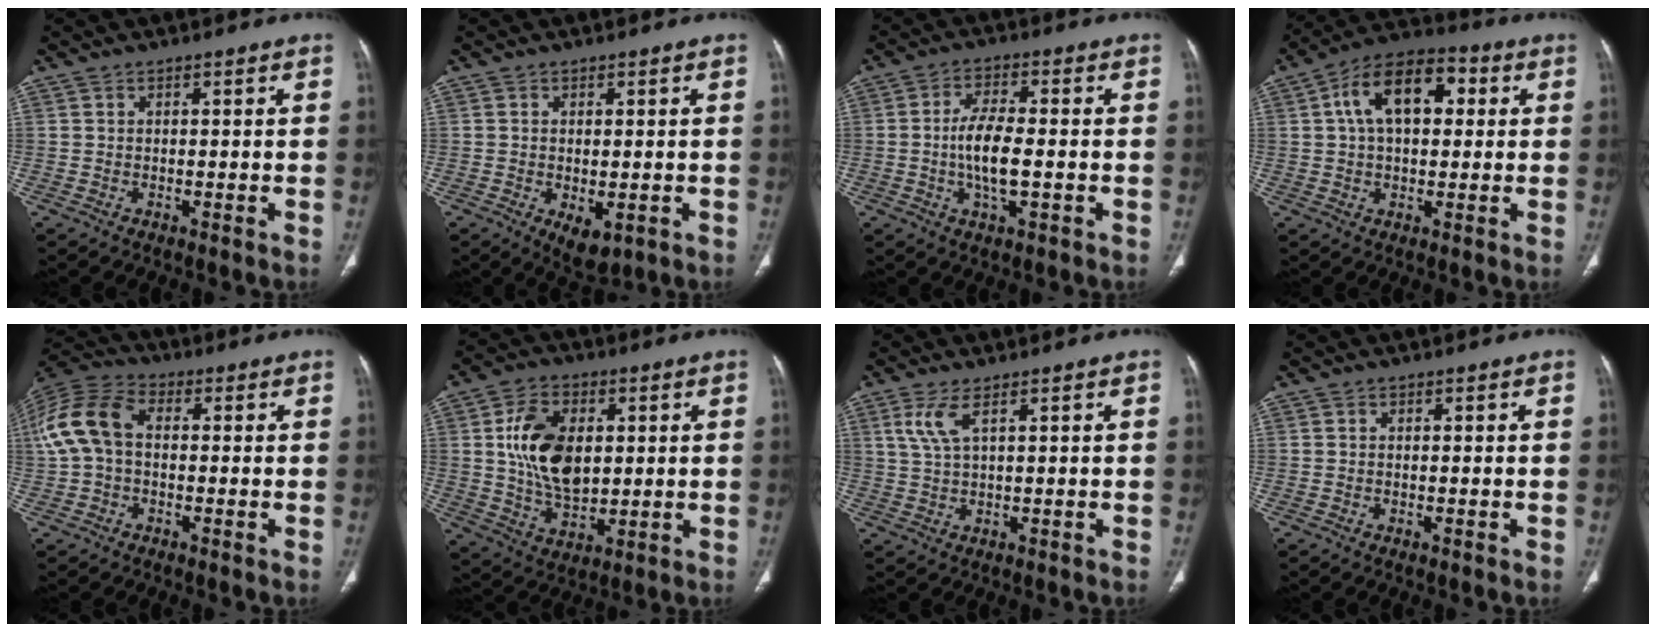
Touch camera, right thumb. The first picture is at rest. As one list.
[{"total": 5.1, "force": [-1.4, 2.7, 4.0], "torque": [-0.060, -0.010, -0.009]}, {"total": 7.7, "force": [-1.1, 2.8, 7.1], "torque": [-0.144, 0.004, -0.023]}, {"total": 13.6, "force": [3.2, 8.1, 10.5], "torque": [-0.159, 0.027, 0.045]}, {"total": 12.2, "force": [0.8, 8.2, 9.0], "torque": [-0.194, 0.036, 0.007]}, {"total": 13.9, "force": [2.3, 8.9, 10.4], "torque": [-0.166, -0.011, 0.047]}, {"total": 4.2, "force": [2.0, 1.1, 3.5], "torque": [-0.094, 0.000, 0.051]}, {"total": 0.0}]